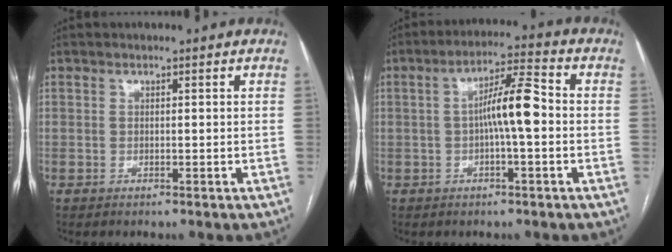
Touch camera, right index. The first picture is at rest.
{"total": 7.5, "force": [-0.5, 0.8, 7.4], "torque": [-0.132, 0.020, -0.012]}